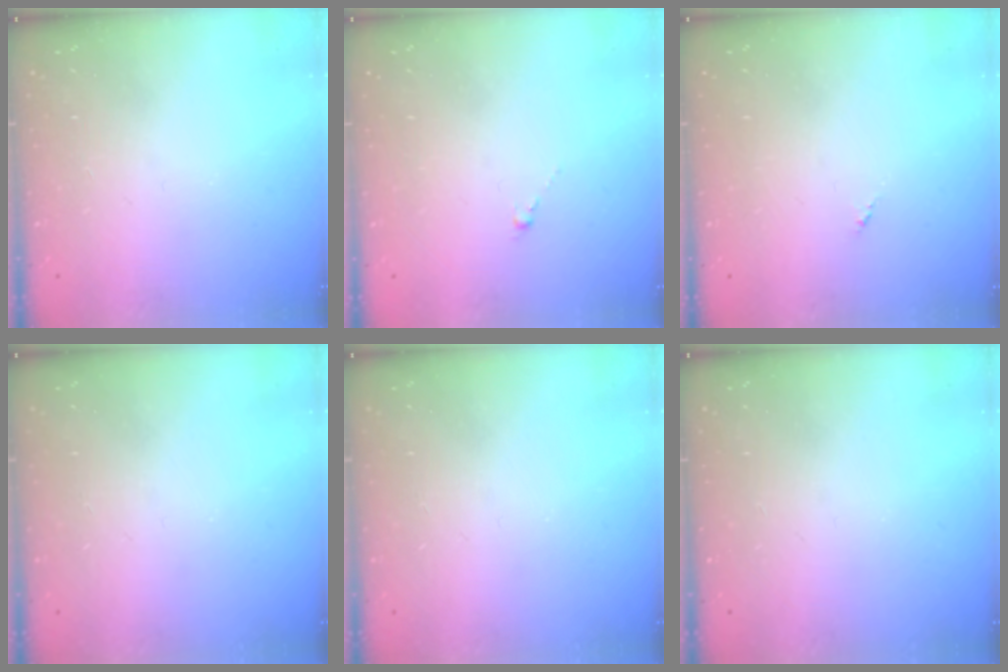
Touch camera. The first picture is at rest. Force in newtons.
{"total": 0.6, "press": 0.4, "slide": 0.4}
{"total": 0.0}
{"total": 0.0}
{"total": 0.0}
{"total": 0.0}